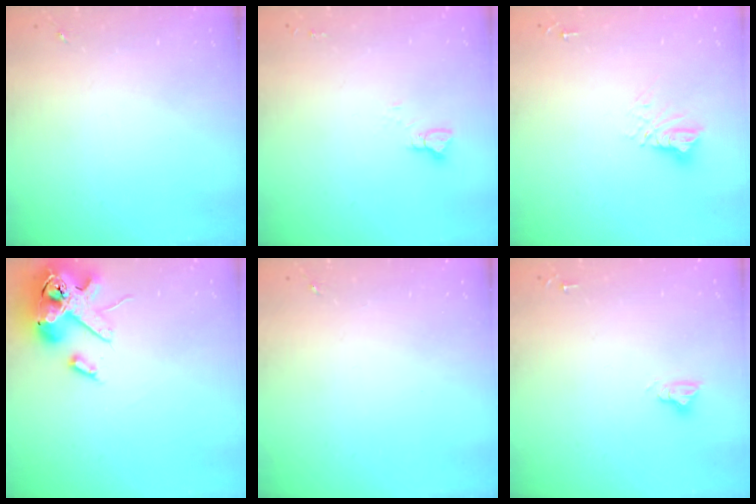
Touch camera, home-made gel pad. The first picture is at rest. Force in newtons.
{"total": 3.6, "press": 3.6, "slide": 0.3}
{"total": 9.3, "press": 9.3, "slide": 0.8}
{"total": 15.9, "press": 15.7, "slide": 2.7}
{"total": 0.0}
{"total": 4.8, "press": 4.8, "slide": 0.3}